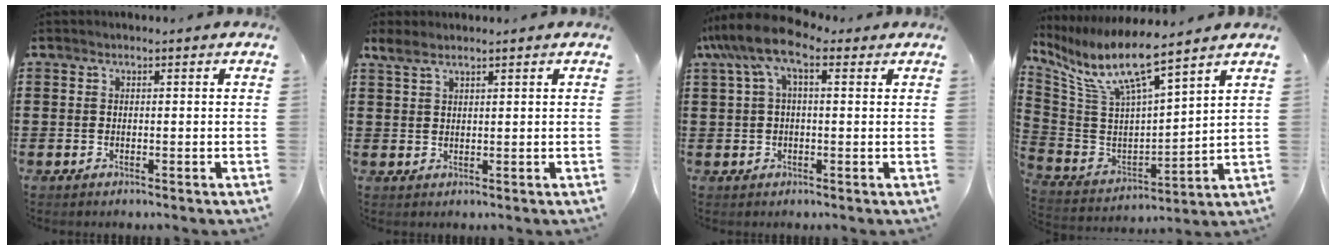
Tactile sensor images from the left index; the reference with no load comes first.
{"total": 2.3, "force": [1.7, 0.5, 1.5], "torque": [-0.032, 0.001, 0.031]}
{"total": 7.9, "force": [3.3, 2.8, 6.6], "torque": [-0.146, 0.001, 0.052]}
{"total": 9.5, "force": [6.6, 1.5, 6.6], "torque": [-0.161, -0.048, 0.108]}